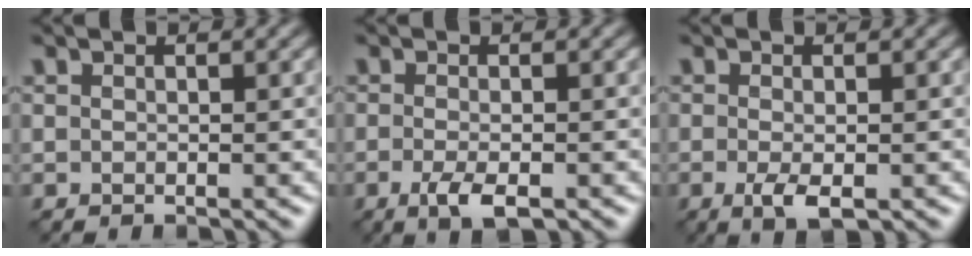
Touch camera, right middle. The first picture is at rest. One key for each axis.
{"total": 2.8, "fx": -1.3, "fy": 0.8, "fz": 2.4, "tx": -0.050, "ty": -0.008, "tz": -0.026}
{"total": 2.4, "fx": -0.8, "fy": 0.8, "fz": 2.1, "tx": -0.044, "ty": -0.009, "tz": -0.015}